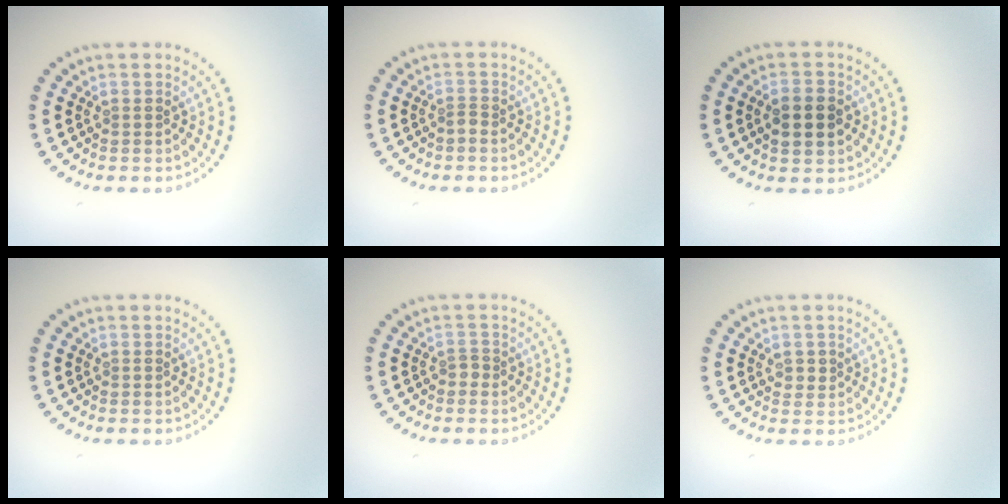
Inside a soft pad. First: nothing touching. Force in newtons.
{"total": 0.9, "press": 0.5, "slide": 0.7}
{"total": 3.8, "press": 3.8, "slide": 0.1}
{"total": 0.0}
{"total": 0.8, "press": 0.5, "slide": 0.7}
{"total": 1.2, "press": 1.2, "slide": 0.3}